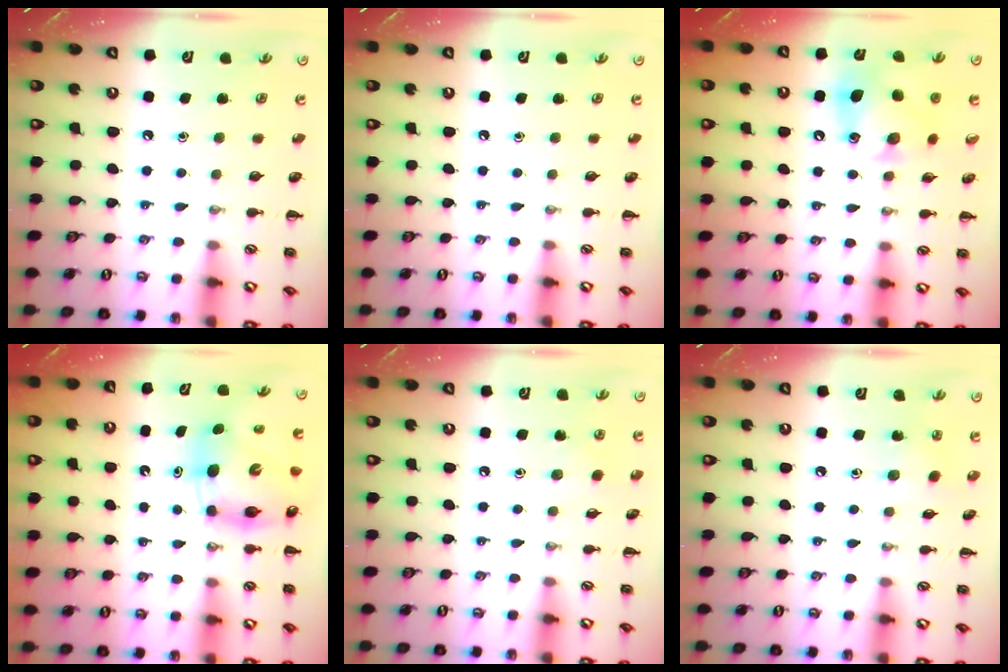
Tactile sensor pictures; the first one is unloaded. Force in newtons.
{"total": 0.0}
{"total": 11.2, "press": 11.1, "slide": 1.3}
{"total": 7.6, "press": 7.4, "slide": 1.6}
{"total": 5.2, "press": 4.9, "slide": 1.7}
{"total": 3.9, "press": 3.7, "slide": 1.2}